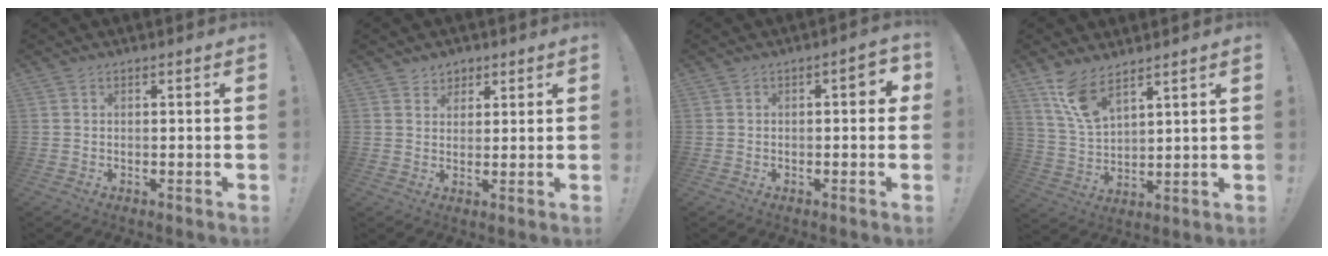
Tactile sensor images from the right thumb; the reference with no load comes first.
{"total": 3.6, "force": [2.4, 2.7, 0.1], "torque": [0.003, -0.013, 0.043]}
{"total": 3.9, "force": [0.2, 1.6, 3.6], "torque": [-0.041, 0.000, -0.002]}
{"total": 9.9, "force": [7.6, 3.4, 5.3], "torque": [-0.106, -0.040, 0.146]}